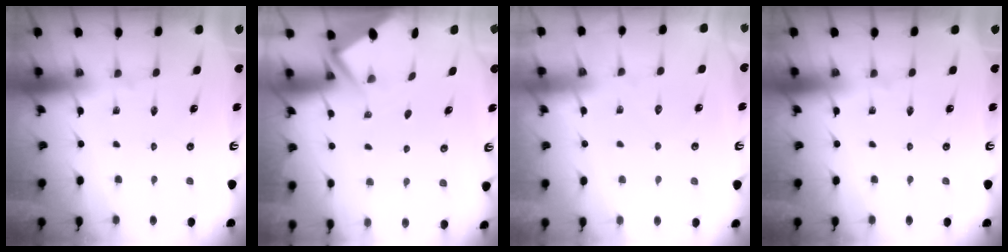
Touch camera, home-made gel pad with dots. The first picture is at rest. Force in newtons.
{"total": 3.0, "press": 2.9, "slide": 0.4}
{"total": 5.3, "press": 5.2, "slide": 0.6}
{"total": 0.0}